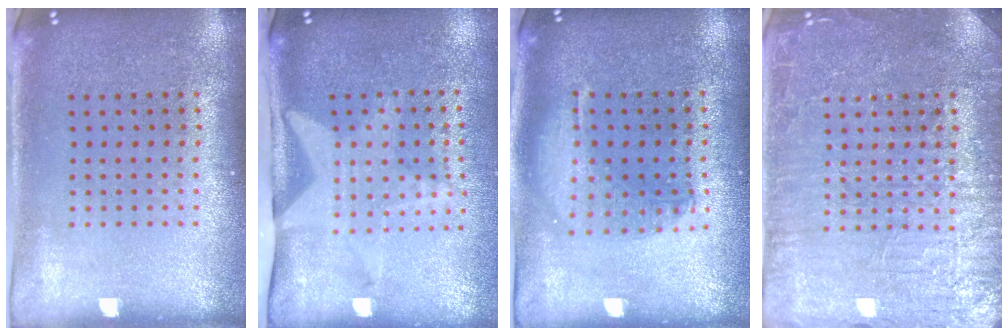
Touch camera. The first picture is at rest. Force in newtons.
{"total": 2.0, "press": 1.5, "slide": 1.3}
{"total": 1.3, "press": 1.3, "slide": 0.3}
{"total": 4.1, "press": 4.0, "slide": 0.6}